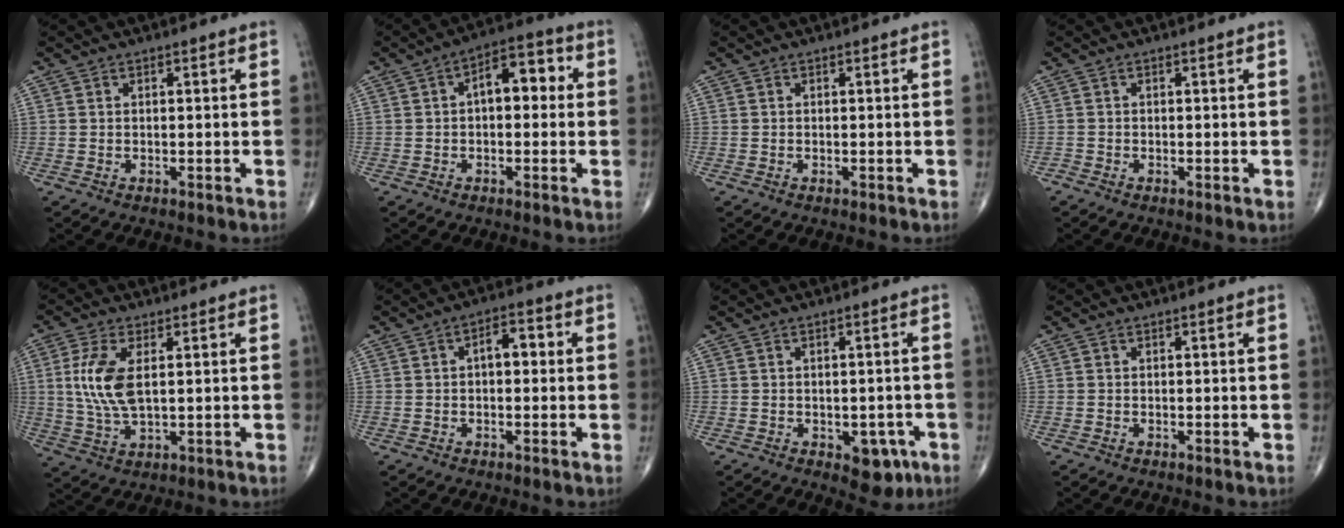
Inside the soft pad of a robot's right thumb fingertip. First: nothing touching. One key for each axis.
{"total": 8.4, "fx": 1.0, "fy": 4.6, "fz": 7.0, "tx": -0.076, "ty": 0.030, "tz": 0.005}
{"total": 0.0}
{"total": 0.5, "fx": -0.4, "fy": 0.2, "fz": 0.3, "tx": -0.006, "ty": -0.003, "tz": -0.013}
{"total": 9.3, "fx": 1.6, "fy": 4.2, "fz": 8.1, "tx": -0.181, "ty": -0.006, "tz": 0.037}
{"total": 4.4, "fx": 0.4, "fy": 2.4, "fz": 3.7, "tx": -0.040, "ty": 0.016, "tz": -0.002}
{"total": 5.8, "fx": -2.4, "fy": 3.5, "fz": 4.0, "tx": -0.018, "ty": 0.010, "tz": -0.022}
{"total": 0.0}